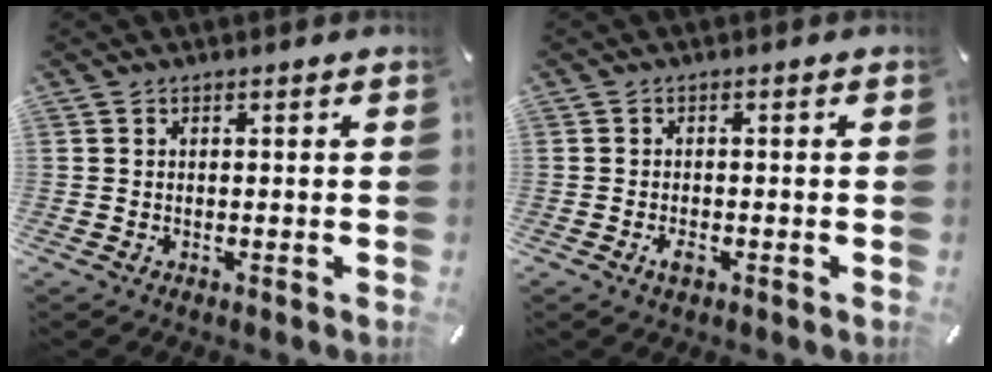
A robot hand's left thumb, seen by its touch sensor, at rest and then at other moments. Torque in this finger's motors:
{"motor_torque": [0.34, 0.82, -0.05, 0.05, 0.01]}